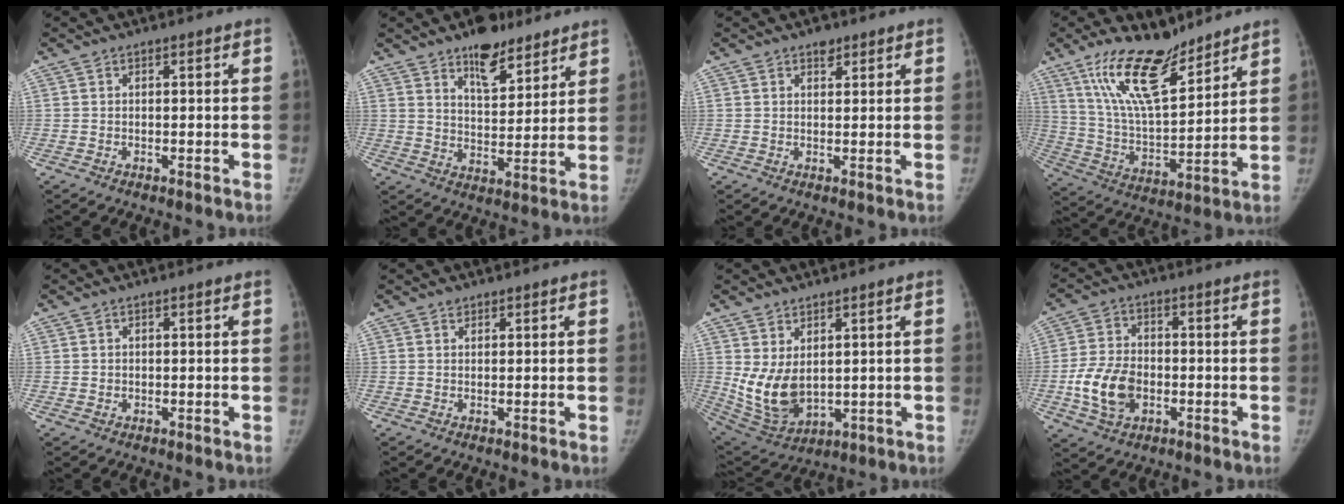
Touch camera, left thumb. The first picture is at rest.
{"total": 11.3, "force": [7.9, 5.1, 6.2], "torque": [-0.064, -0.052, 0.127]}
{"total": 2.1, "force": [1.5, 1.2, 0.9], "torque": [-0.001, -0.007, 0.019]}
{"total": 16.5, "force": [11.8, 5.6, 10.2], "torque": [-0.158, -0.068, 0.227]}
{"total": 0.7, "force": [-0.1, 0.7, 0.1], "torque": [0.004, 0.003, -0.001]}
{"total": 0.7, "force": [0.5, 0.5, 0.1], "torque": [0.007, -0.003, 0.006]}
{"total": 10.0, "force": [1.4, 6.4, 7.6], "torque": [-0.132, -0.021, 0.054]}
{"total": 10.3, "force": [-2.7, 7.1, 6.9], "torque": [-0.121, 0.012, -0.049]}